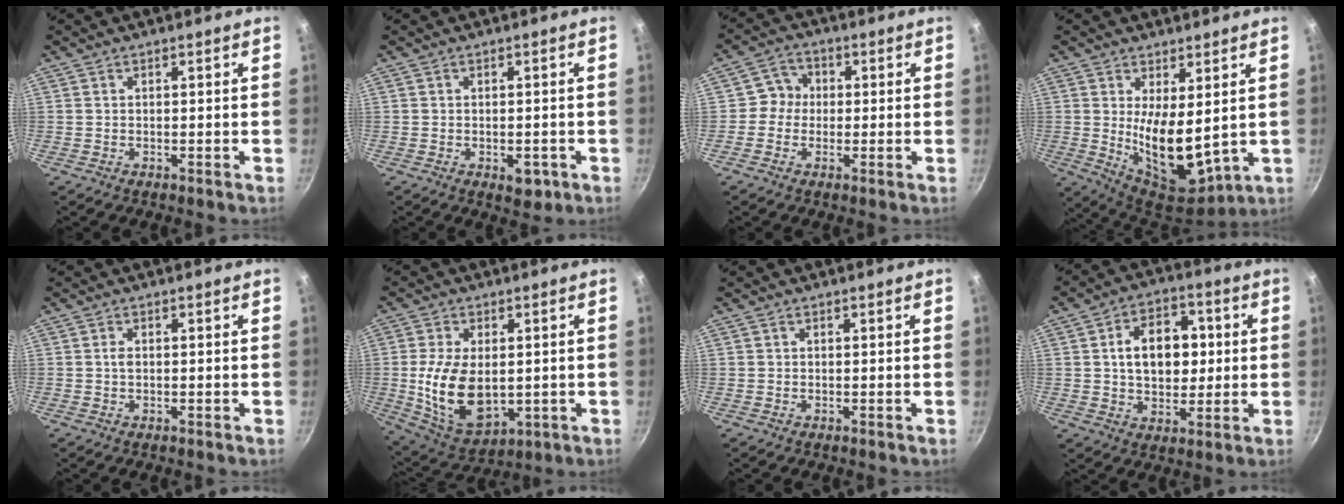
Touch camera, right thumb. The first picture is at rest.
{"total": 5.8, "force": [-2.0, 3.3, 4.2], "torque": [-0.028, 0.010, -0.018]}
{"total": 4.7, "force": [0.0, 4.5, 1.4], "torque": [0.009, 0.012, -0.014]}
{"total": 13.3, "force": [1.5, 6.1, 11.7], "torque": [-0.166, -0.042, 0.045]}
{"total": 1.1, "force": [0.1, 0.7, 0.8], "torque": [-0.015, 0.001, 0.001]}
{"total": 14.6, "force": [-0.2, 8.8, 11.7], "torque": [-0.201, -0.015, 0.017]}
{"total": 0.0}
{"total": 13.0, "force": [1.6, 9.2, 9.1], "torque": [-0.100, 0.011, 0.022]}